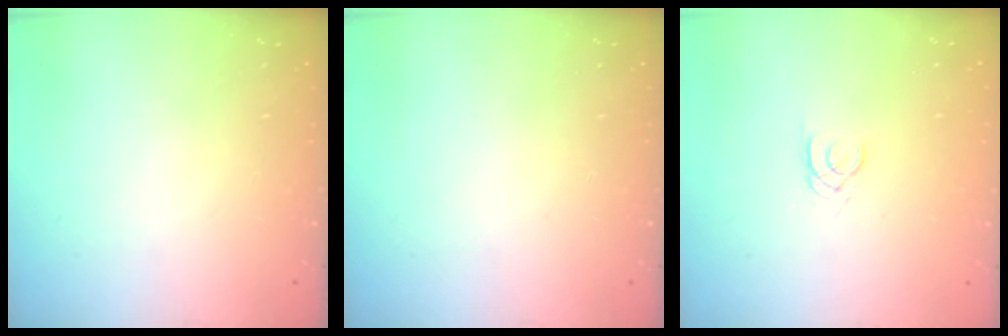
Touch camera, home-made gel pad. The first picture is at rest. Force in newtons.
{"total": 0.0}
{"total": 1.7, "press": 1.7, "slide": 0.2}